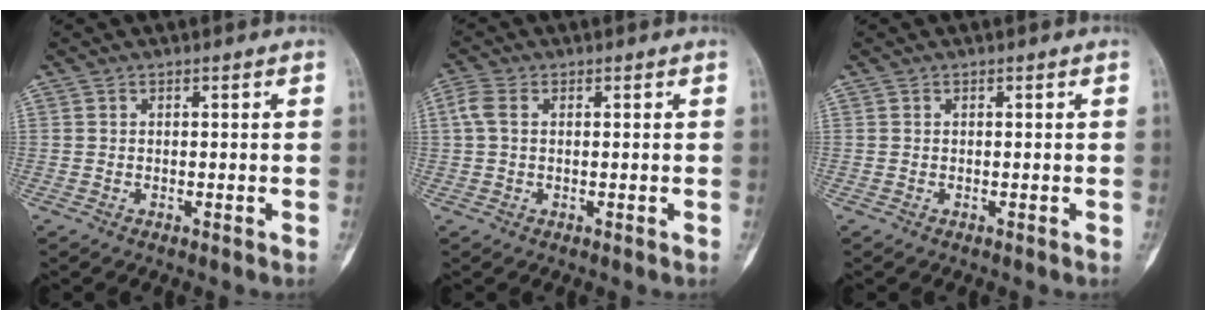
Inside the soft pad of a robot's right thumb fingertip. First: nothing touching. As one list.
[{"total": 3.4, "force": [0.6, 2.1, 2.6], "torque": [-0.076, 0.012, 0.009]}, {"total": 0.0}]